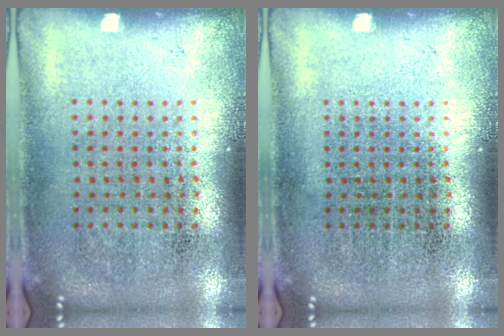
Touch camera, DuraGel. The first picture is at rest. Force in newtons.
{"total": 0.0}